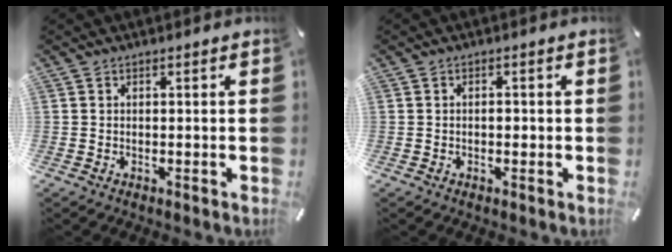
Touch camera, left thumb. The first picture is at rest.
{"total": 1.1, "force": [-0.2, 0.7, 0.8], "torque": [-0.017, 0.001, -0.005]}